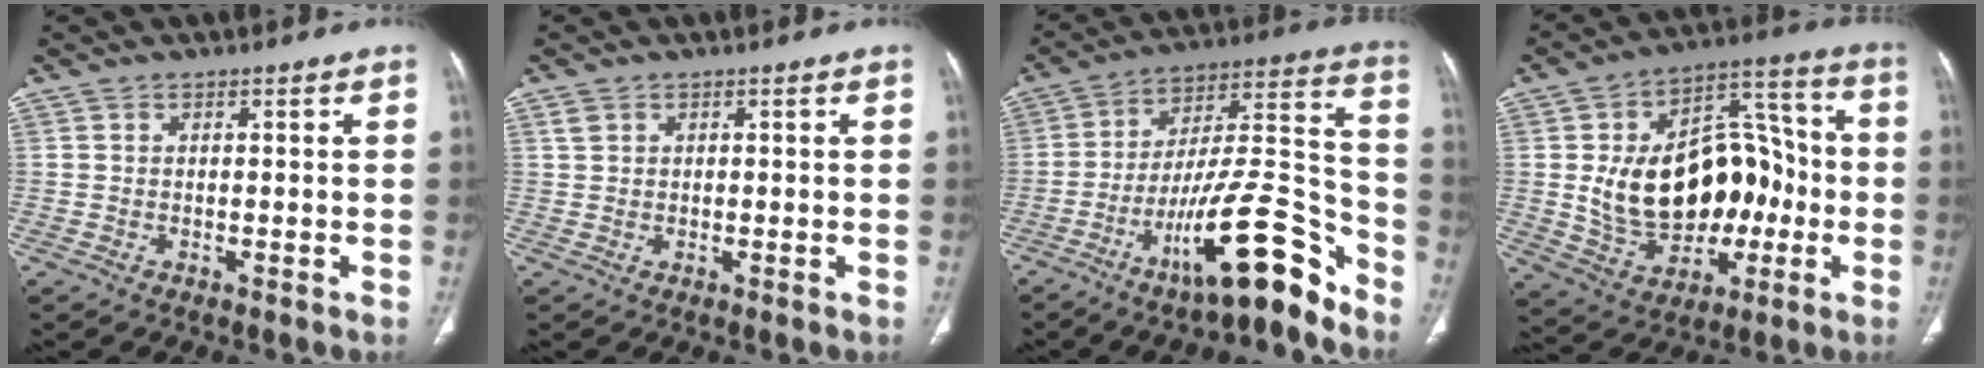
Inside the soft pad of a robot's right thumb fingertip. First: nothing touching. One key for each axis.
{"total": 1.4, "fx": 0.6, "fy": 1.2, "fz": 0.5, "tx": -0.003, "ty": 0.003, "tz": 0.012}
{"total": 20.8, "fx": -12.9, "fy": 5.1, "fz": 15.4, "tx": -0.243, "ty": 0.091, "tz": -0.214}
{"total": 22.7, "fx": -1.9, "fy": 15.1, "fz": 16.8, "tx": -0.227, "ty": 0.036, "tz": -0.013}